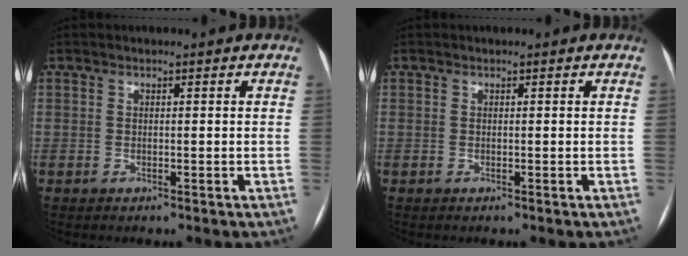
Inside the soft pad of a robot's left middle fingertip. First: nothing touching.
{"total": 0.0}